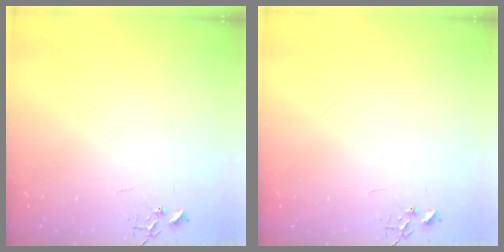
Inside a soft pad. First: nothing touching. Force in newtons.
{"total": 0.0}